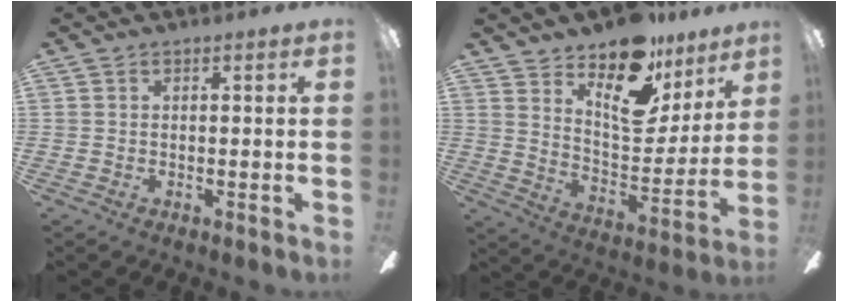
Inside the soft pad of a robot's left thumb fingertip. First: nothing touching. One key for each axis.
{"total": 16.9, "fx": 12.6, "fy": 8.0, "fz": 7.9, "tx": -0.113, "ty": -0.092, "tz": 0.219}